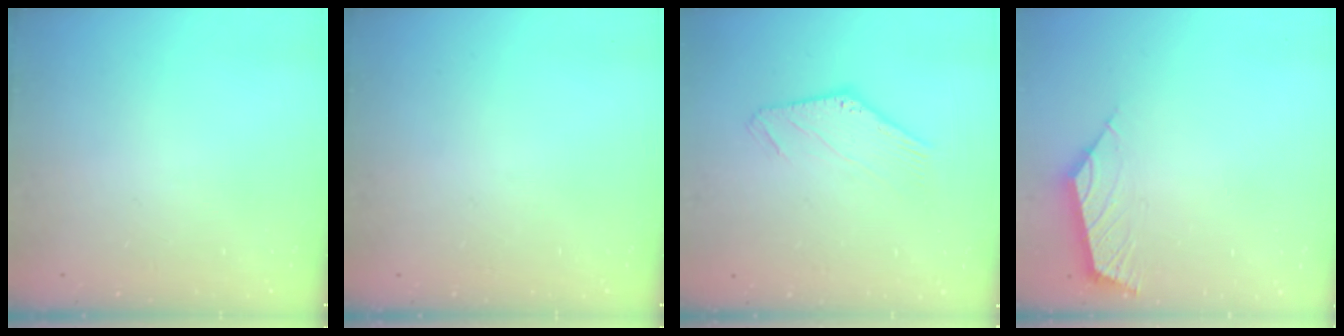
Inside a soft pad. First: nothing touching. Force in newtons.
{"total": 0.0}
{"total": 0.6, "press": 0.6, "slide": 0.1}
{"total": 3.0, "press": 2.9, "slide": 0.8}